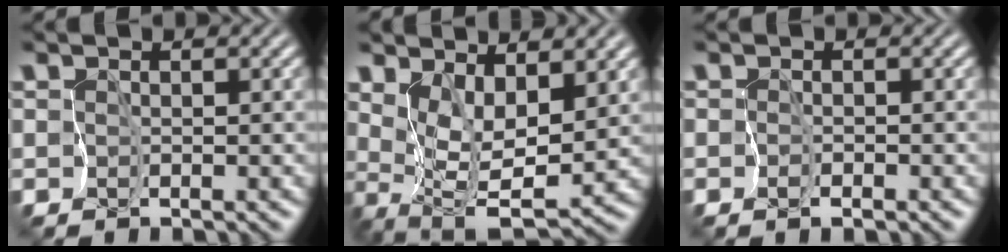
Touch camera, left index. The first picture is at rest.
{"total": 5.4, "force": [2.1, 2.2, 4.4], "torque": [-0.089, -0.015, 0.047]}
{"total": 0.6, "force": [-0.5, 0.2, 0.1], "torque": [-0.002, -0.004, -0.013]}